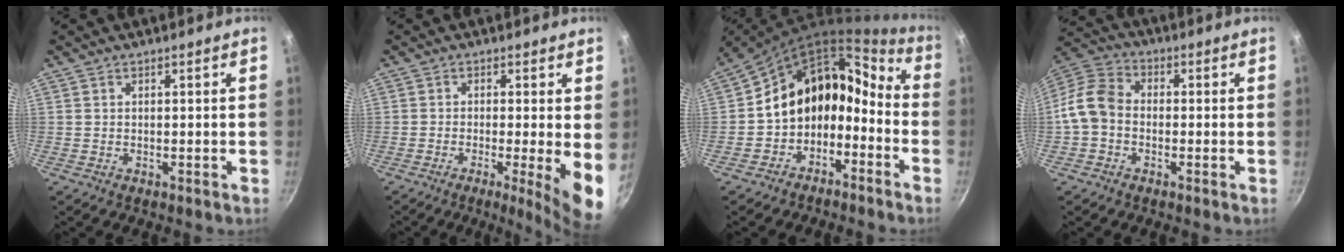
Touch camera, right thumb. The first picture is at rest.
{"total": 8.5, "force": [-1.4, 1.1, 8.3], "torque": [-0.107, -0.008, -0.021]}
{"total": 15.0, "force": [-4.8, 11.7, 8.1], "torque": [-0.093, 0.103, -0.090]}
{"total": 8.9, "force": [-1.6, 6.8, 5.5], "torque": [-0.092, 0.032, -0.054]}